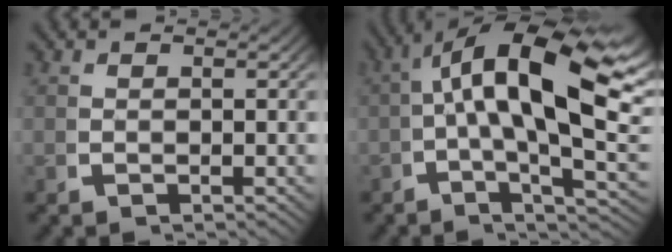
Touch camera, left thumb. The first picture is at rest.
{"total": 12.7, "force": [1.7, 5.7, 11.3], "torque": [-0.184, -0.011, 0.015]}